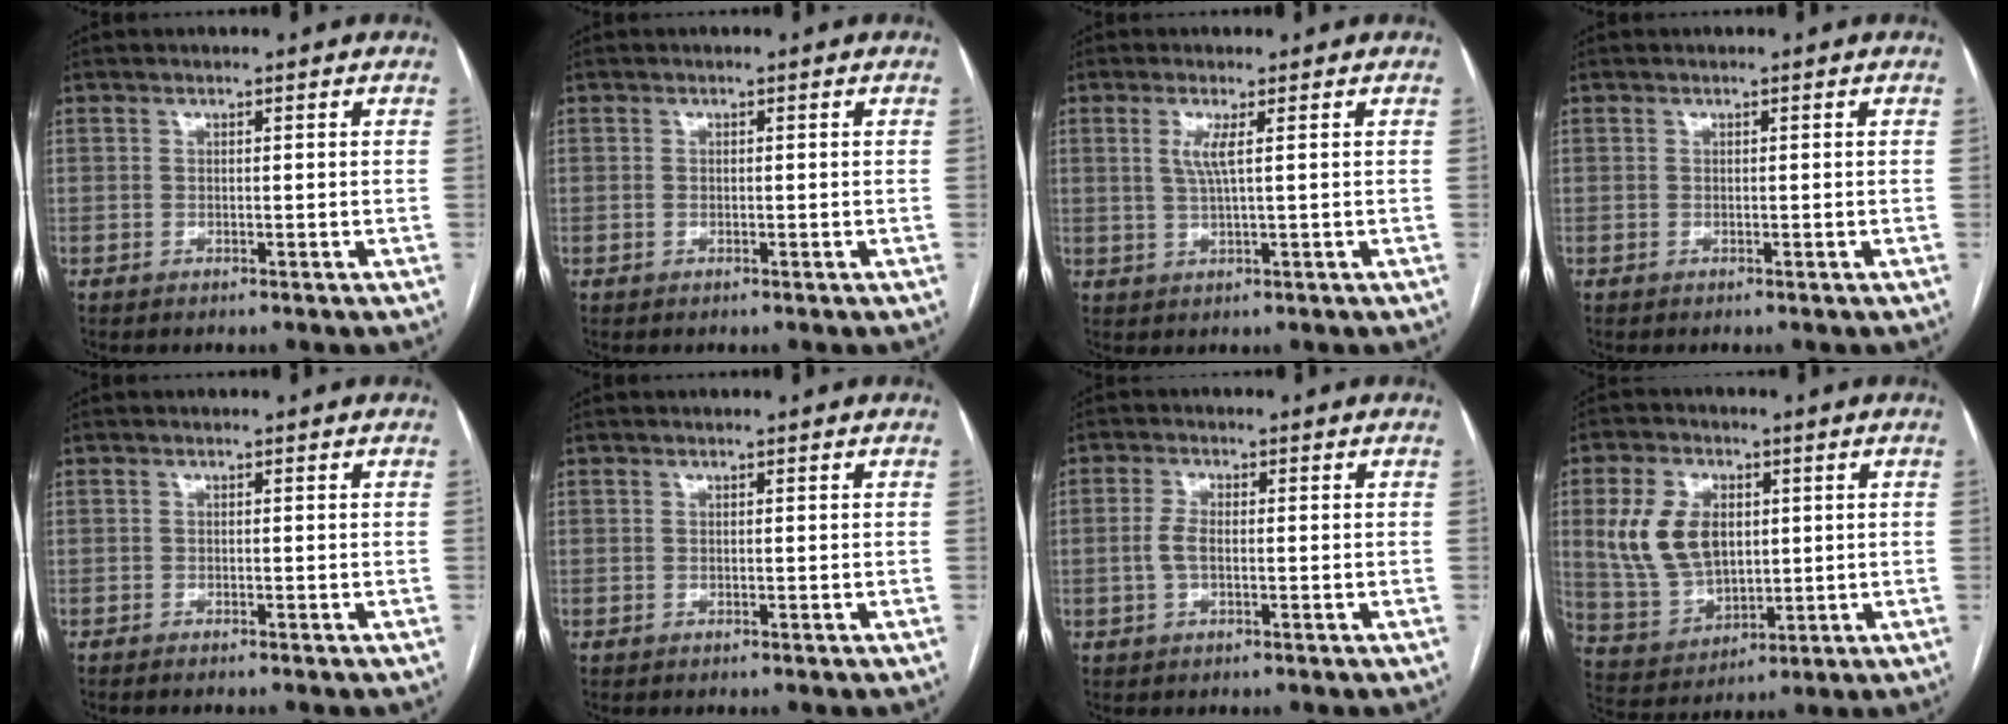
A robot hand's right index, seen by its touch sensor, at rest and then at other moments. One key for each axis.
{"total": 0.6, "fx": -0.1, "fy": 0.4, "fz": 0.4, "tx": -0.009, "ty": 0.001, "tz": -0.002}
{"total": 3.0, "fx": 0.8, "fy": -0.2, "fz": 2.8, "tx": -0.066, "ty": -0.002, "tz": 0.017}
{"total": 0.0}
{"total": 1.8, "fx": -1.6, "fy": 0.0, "fz": 0.8, "tx": -0.011, "ty": -0.001, "tz": -0.019}
{"total": 0.0}
{"total": 3.0, "fx": -0.4, "fy": 1.3, "fz": 2.7, "tx": -0.063, "ty": 0.005, "tz": -0.007}
{"total": 12.2, "fx": 2.6, "fy": 8.8, "fz": 8.1, "tx": -0.182, "ty": 0.024, "tz": 0.067}